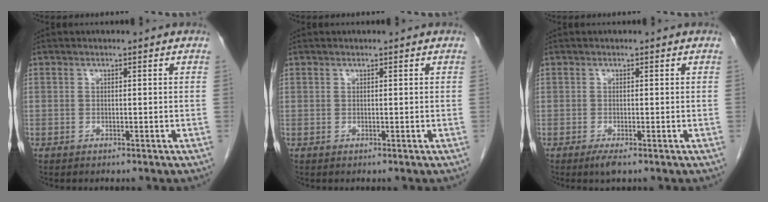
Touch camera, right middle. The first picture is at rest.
{"total": 0.0}
{"total": 1.8, "force": [-1.1, 0.2, 1.4], "torque": [-0.027, -0.005, -0.020]}